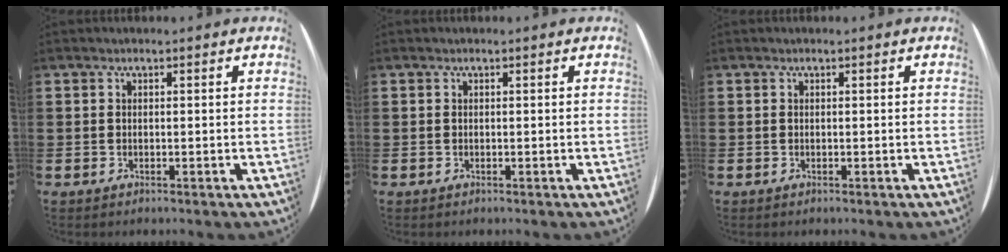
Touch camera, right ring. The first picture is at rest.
{"total": 0.0}
{"total": 0.0}